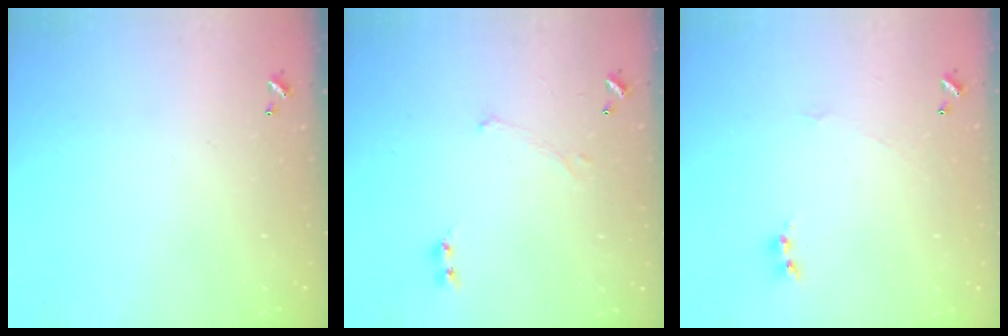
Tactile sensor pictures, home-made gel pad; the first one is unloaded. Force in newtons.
{"total": 0.7, "press": 0.7, "slide": 0.3}
{"total": 1.7, "press": 1.6, "slide": 0.6}